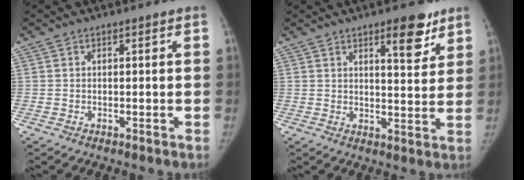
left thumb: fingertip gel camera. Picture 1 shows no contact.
{"total": 7.9, "force": [5.0, 2.7, 5.5], "torque": [-0.054, -0.032, 0.070]}